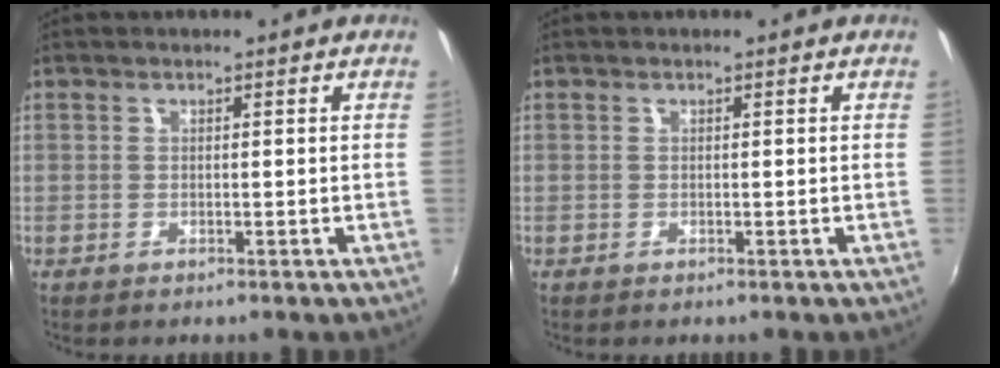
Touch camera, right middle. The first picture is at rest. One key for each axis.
{"total": 0.0}